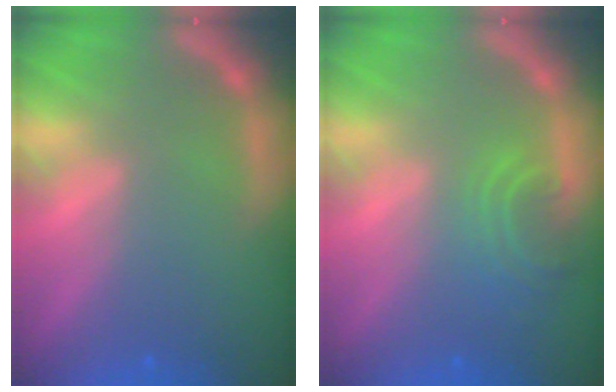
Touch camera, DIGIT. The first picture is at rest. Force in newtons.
{"total": 3.5}